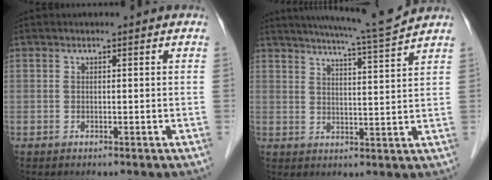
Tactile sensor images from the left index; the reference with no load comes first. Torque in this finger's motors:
{"motor_torque": [0.66, -0.93, 0.18, 0.06]}